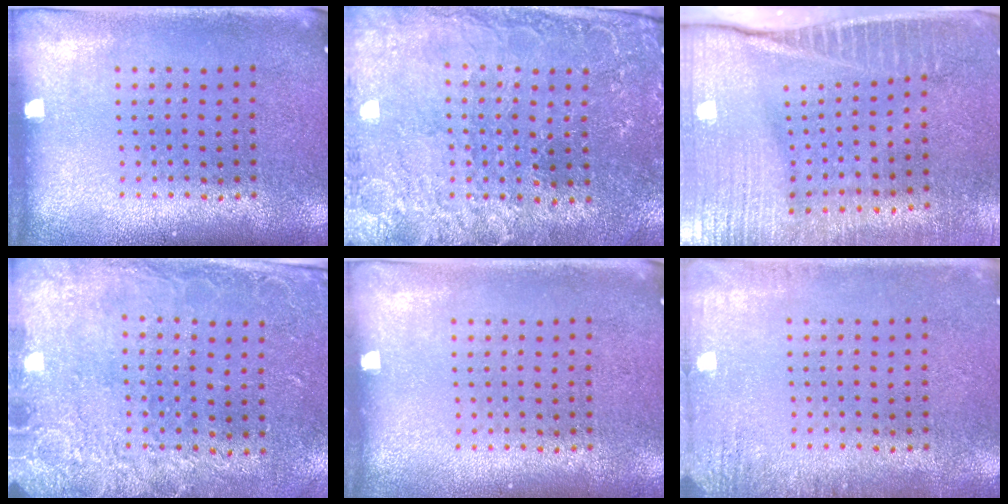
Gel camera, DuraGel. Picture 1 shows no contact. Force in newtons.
{"total": 1.2, "press": 1.2, "slide": 0.4}
{"total": 4.1, "press": 3.7, "slide": 1.9}
{"total": 2.6, "press": 1.9, "slide": 1.8}
{"total": 0.0}
{"total": 1.6, "press": 1.5, "slide": 0.3}